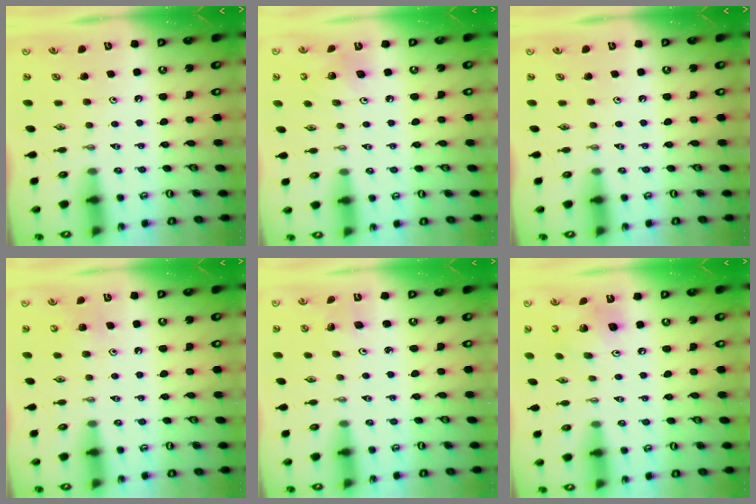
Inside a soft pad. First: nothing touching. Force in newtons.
{"total": 7.5, "press": 7.3, "slide": 1.7}
{"total": 0.0}
{"total": 6.2, "press": 6.2, "slide": 0.8}
{"total": 2.8, "press": 2.8, "slide": 0.3}
{"total": 14.1, "press": 13.9, "slide": 2.1}